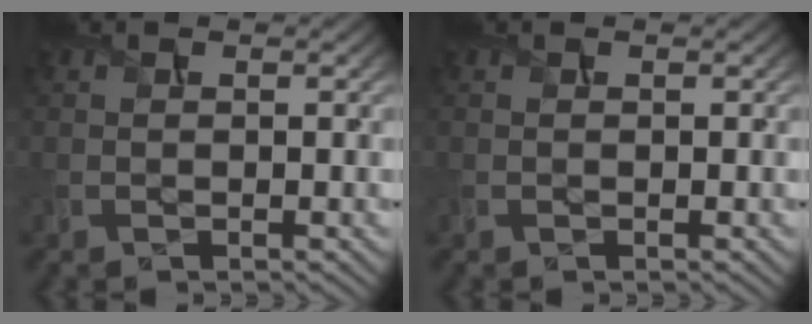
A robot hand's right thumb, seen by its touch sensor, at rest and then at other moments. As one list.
[{"total": 0.0}]